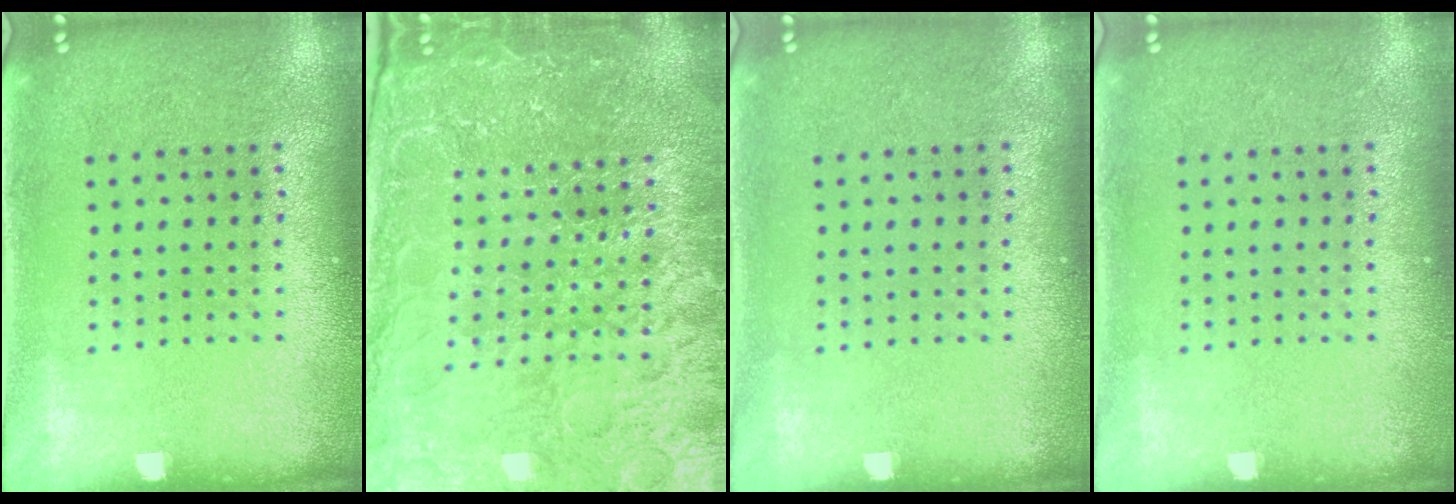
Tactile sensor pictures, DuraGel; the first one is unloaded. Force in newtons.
{"total": 5.4, "press": 4.9, "slide": 2.1}
{"total": 0.0}
{"total": 0.0}